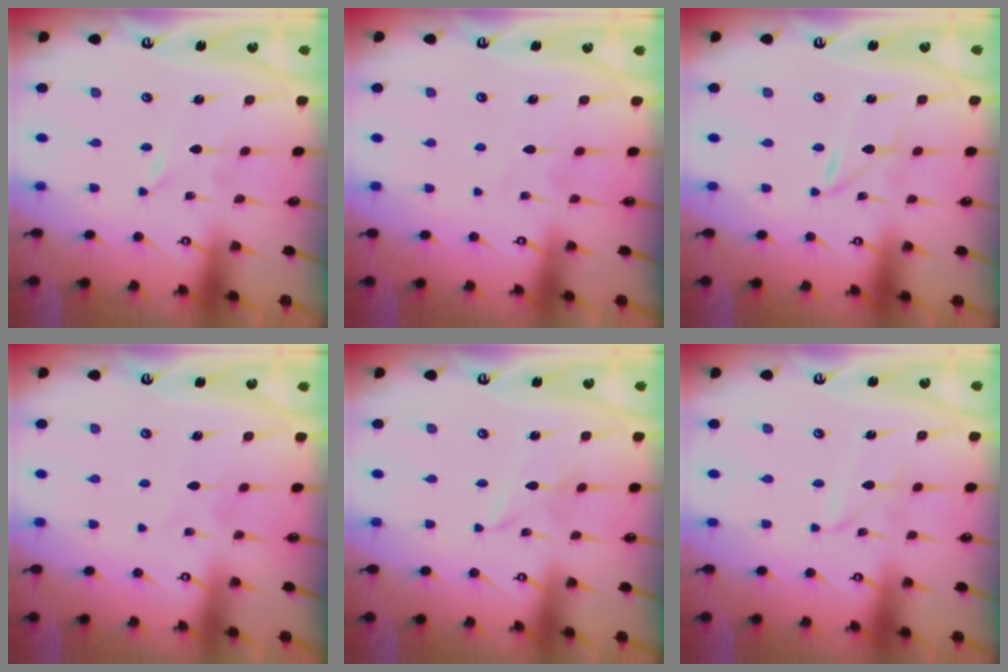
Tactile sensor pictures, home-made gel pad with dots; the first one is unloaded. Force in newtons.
{"total": 5.0, "press": 5.0, "slide": 0.6}
{"total": 2.0, "press": 2.0, "slide": 0.2}
{"total": 4.3, "press": 4.3, "slide": 0.5}
{"total": 3.0, "press": 3.0, "slide": 0.2}
{"total": 2.4, "press": 2.4, "slide": 0.2}